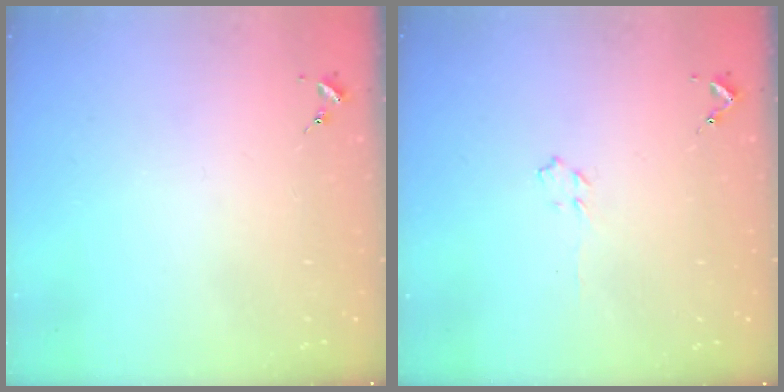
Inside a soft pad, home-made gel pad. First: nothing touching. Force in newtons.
{"total": 3.9, "press": 3.9, "slide": 0.6}